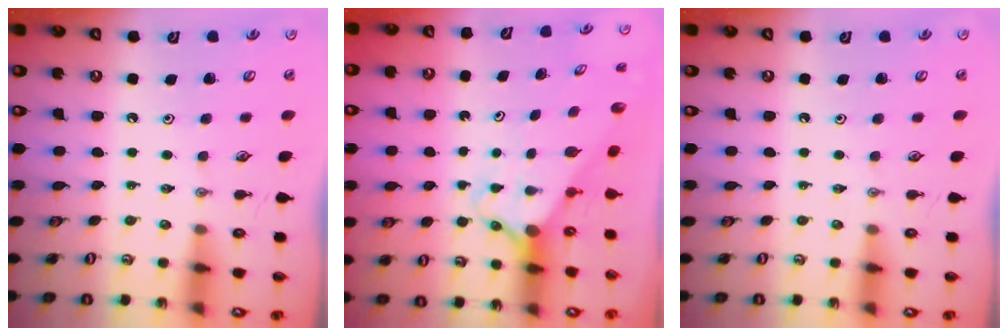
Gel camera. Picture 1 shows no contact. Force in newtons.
{"total": 2.7, "press": 2.7, "slide": 0.2}
{"total": 0.0}